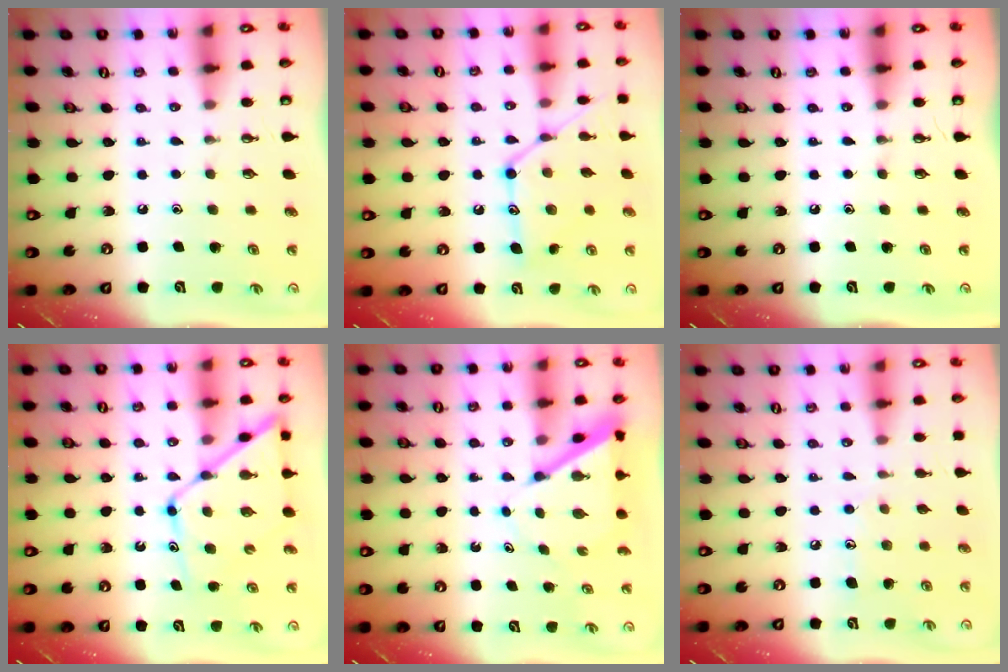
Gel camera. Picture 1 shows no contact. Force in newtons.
{"total": 15.7, "press": 15.6, "slide": 1.1}
{"total": 0.0}
{"total": 12.3, "press": 12.2, "slide": 1.0}
{"total": 5.6, "press": 5.6, "slide": 0.4}
{"total": 7.0, "press": 7.0, "slide": 0.6}